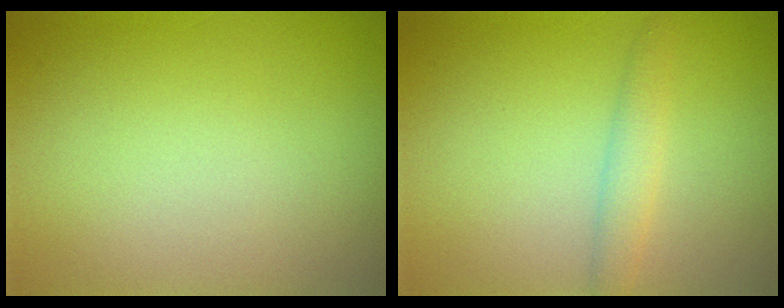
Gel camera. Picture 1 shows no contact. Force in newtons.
{"total": 1.7, "press": 1.7, "slide": 0.1}